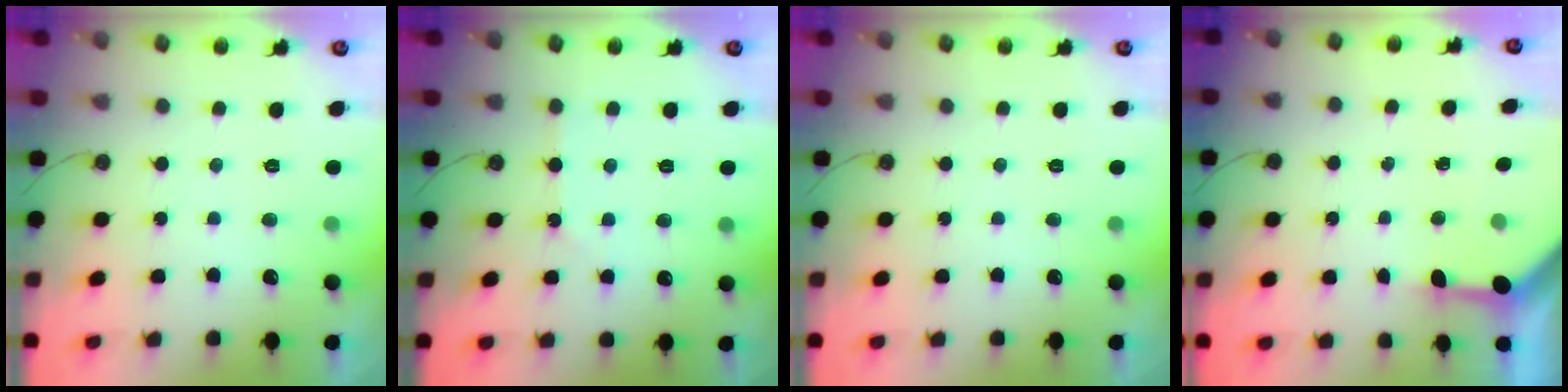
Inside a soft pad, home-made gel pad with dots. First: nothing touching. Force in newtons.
{"total": 4.7, "press": 4.6, "slide": 0.6}
{"total": 0.0}
{"total": 3.3, "press": 3.3, "slide": 0.4}